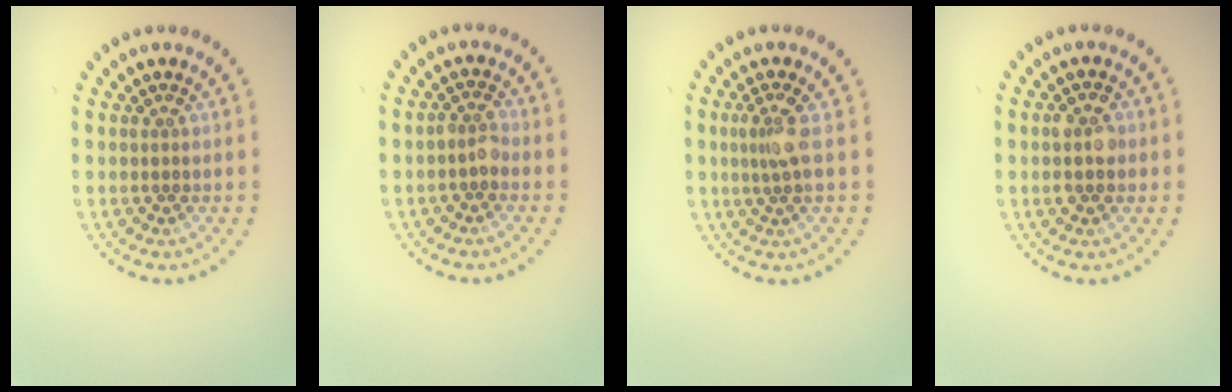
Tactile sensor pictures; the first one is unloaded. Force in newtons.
{"total": 1.6, "press": 1.4, "slide": 0.9}
{"total": 2.1, "press": 1.5, "slide": 1.4}
{"total": 2.7, "press": 2.7, "slide": 0.2}